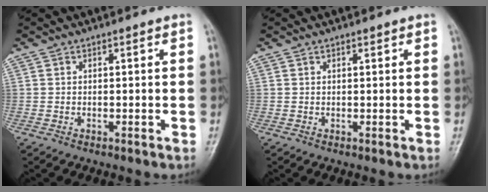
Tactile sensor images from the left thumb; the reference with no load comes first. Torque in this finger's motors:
{"motor_torque": [-0.18, 0.05, -0.60, -0.07, -0.04]}